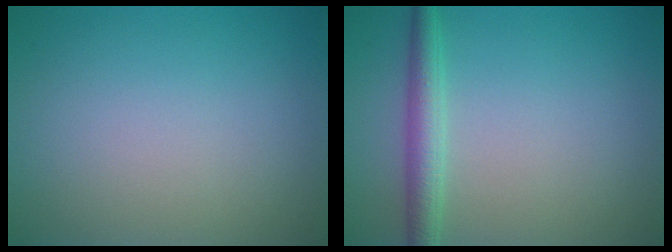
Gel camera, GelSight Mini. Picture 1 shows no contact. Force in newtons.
{"total": 2.8, "press": 2.8, "slide": 0.1}